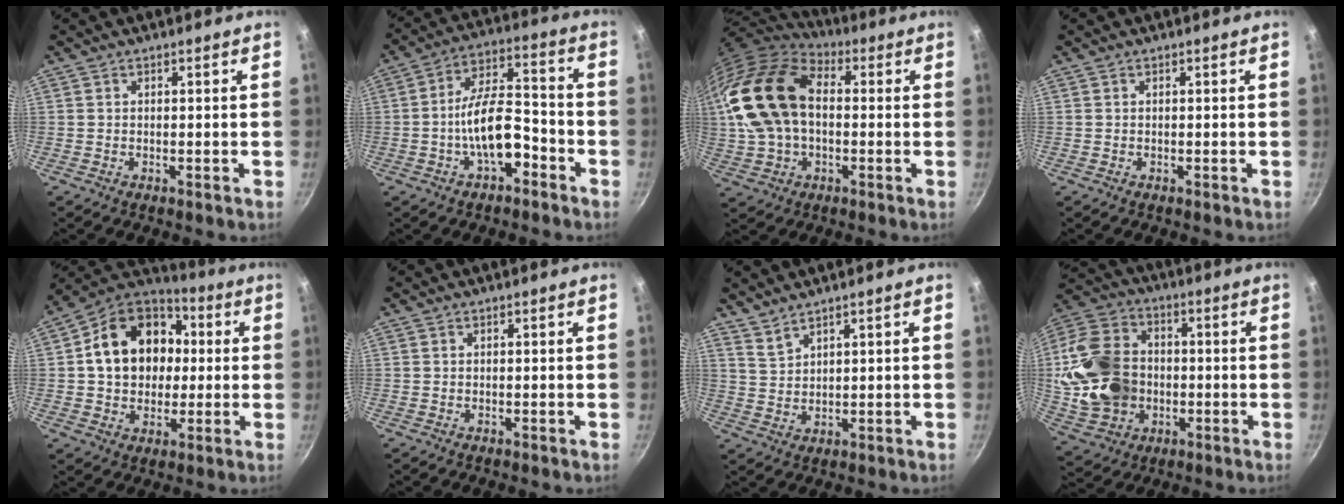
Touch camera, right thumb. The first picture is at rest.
{"total": 11.7, "force": [-4.5, 5.5, 9.3], "torque": [-0.135, 0.054, -0.079]}
{"total": 22.8, "force": [1.7, 15.1, 17.0], "torque": [-0.349, 0.038, 0.026]}
{"total": 0.0}
{"total": 18.7, "force": [2.3, 14.7, 11.4], "torque": [-0.167, 0.032, 0.029]}
{"total": 0.0}
{"total": 3.4, "force": [3.1, 0.8, 1.2], "torque": [-0.027, -0.023, 0.068]}
{"total": 18.9, "force": [-1.0, 14.7, 11.8], "torque": [-0.214, 0.025, -0.011]}